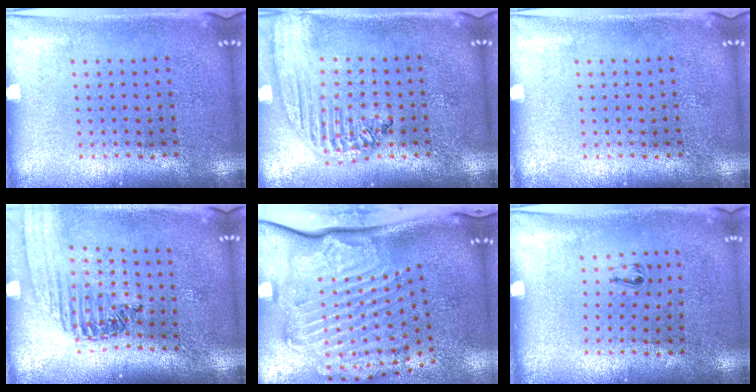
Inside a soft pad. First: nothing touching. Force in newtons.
{"total": 2.2, "press": 1.9, "slide": 1.1}
{"total": 0.0}
{"total": 1.4, "press": 1.4, "slide": 0.2}
{"total": 3.6, "press": 2.3, "slide": 2.7}
{"total": 0.5, "press": 0.2, "slide": 0.5}